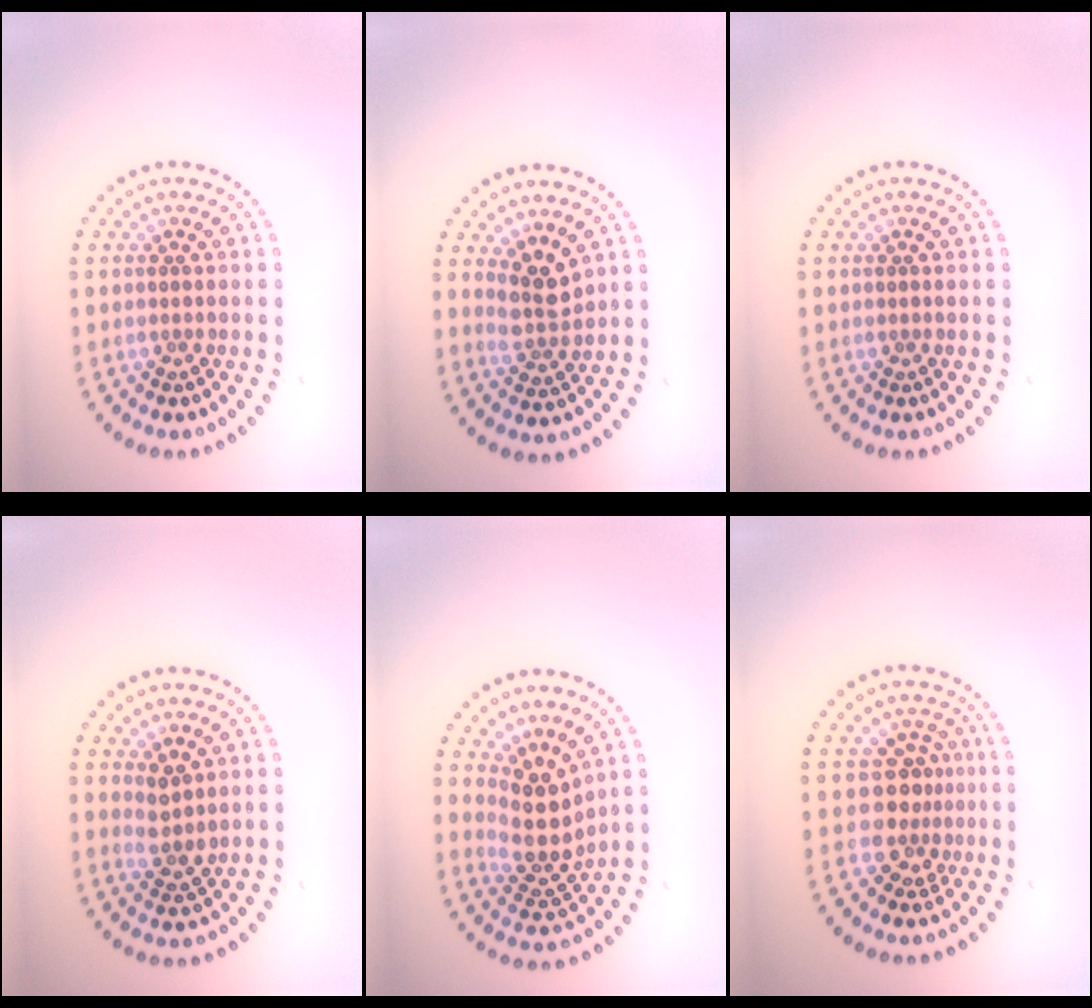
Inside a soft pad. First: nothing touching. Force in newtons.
{"total": 2.7, "press": 2.4, "slide": 1.3}
{"total": 0.0}
{"total": 2.1, "press": 1.7, "slide": 1.2}
{"total": 4.0, "press": 3.0, "slide": 2.6}
{"total": 2.9, "press": 2.2, "slide": 1.9}